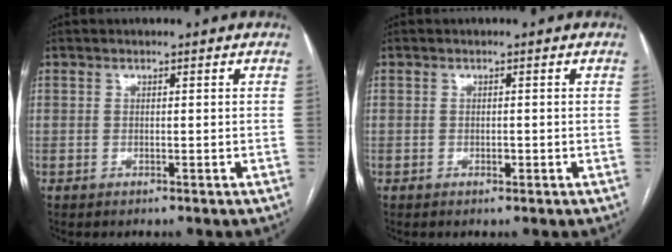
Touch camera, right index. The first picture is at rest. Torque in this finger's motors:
{"motor_torque": [0.38, 0.18, 0.14, 0.02]}